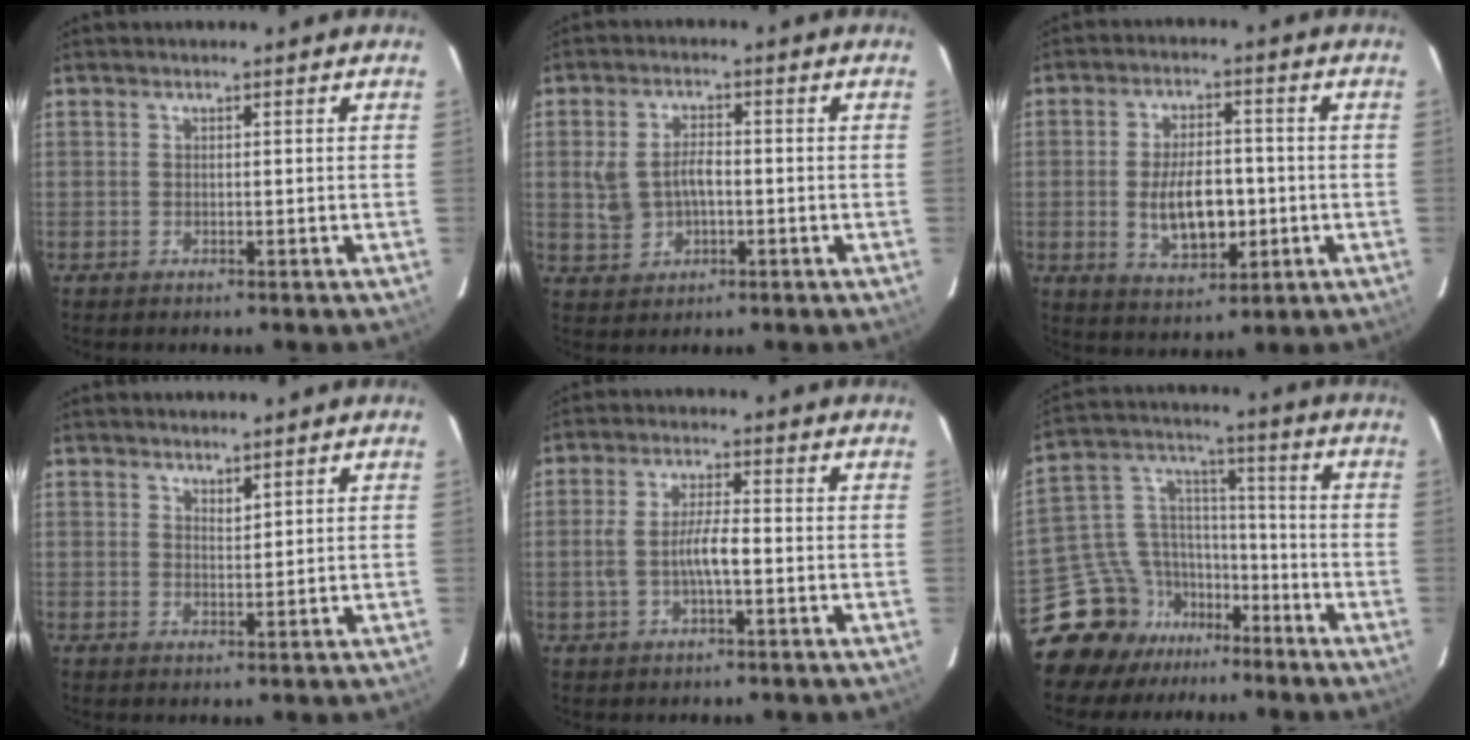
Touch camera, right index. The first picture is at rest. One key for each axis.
{"total": 6.5, "fx": -0.7, "fy": 4.3, "fz": 4.9, "tx": -0.103, "ty": 0.008, "tz": -0.003}
{"total": 10.3, "fx": -1.6, "fy": 5.2, "fz": 8.7, "tx": -0.161, "ty": 0.000, "tz": -0.016}
{"total": 1.6, "fx": 1.3, "fy": 0.5, "fz": 0.7, "tx": -0.008, "ty": 0.000, "tz": 0.024}
{"total": 6.0, "fx": -1.4, "fy": 1.5, "fz": 5.6, "tx": -0.111, "ty": 0.005, "tz": -0.024}
{"total": 13.7, "fx": -10.4, "fy": 8.6, "fz": 2.5, "tx": -0.074, "ty": 0.069, "tz": -0.177}